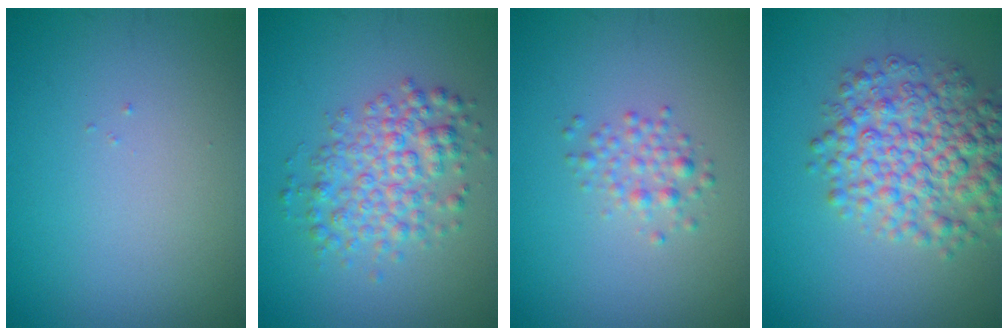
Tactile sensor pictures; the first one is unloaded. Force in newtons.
{"total": 4.3, "press": 4.3, "slide": 0.1}
{"total": 1.7, "press": 1.7, "slide": 0.1}
{"total": 6.8, "press": 6.8, "slide": 0.1}